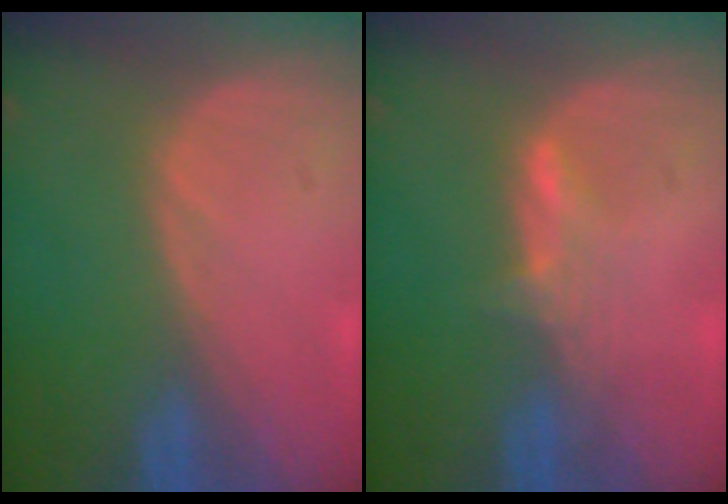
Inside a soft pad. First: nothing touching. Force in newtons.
{"total": 2.6, "press": 2.5, "slide": 0.3}